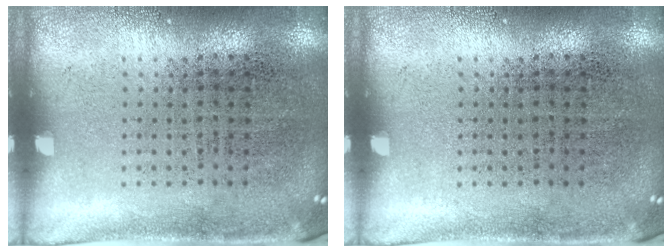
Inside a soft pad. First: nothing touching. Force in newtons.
{"total": 0.0}